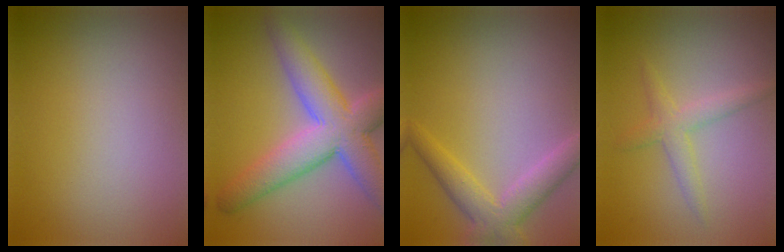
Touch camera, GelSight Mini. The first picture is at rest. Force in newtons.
{"total": 8.0, "press": 8.0, "slide": 0.5}
{"total": 3.8, "press": 3.8, "slide": 0.2}
{"total": 2.1, "press": 2.1, "slide": 0.3}